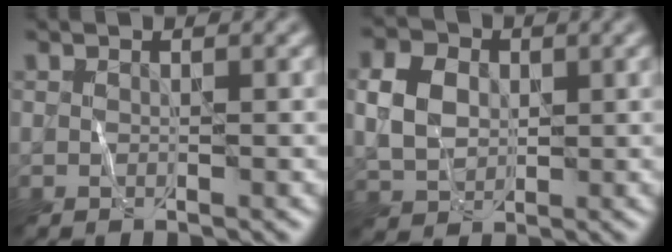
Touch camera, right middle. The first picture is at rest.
{"total": 4.6, "force": [0.7, 3.5, 2.8], "torque": [-0.064, 0.005, 0.009]}